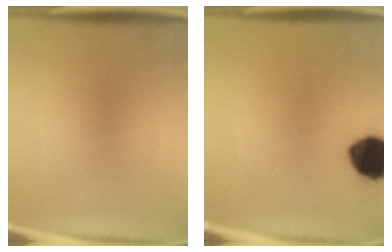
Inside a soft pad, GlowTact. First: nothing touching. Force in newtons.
{"total": 13.9}